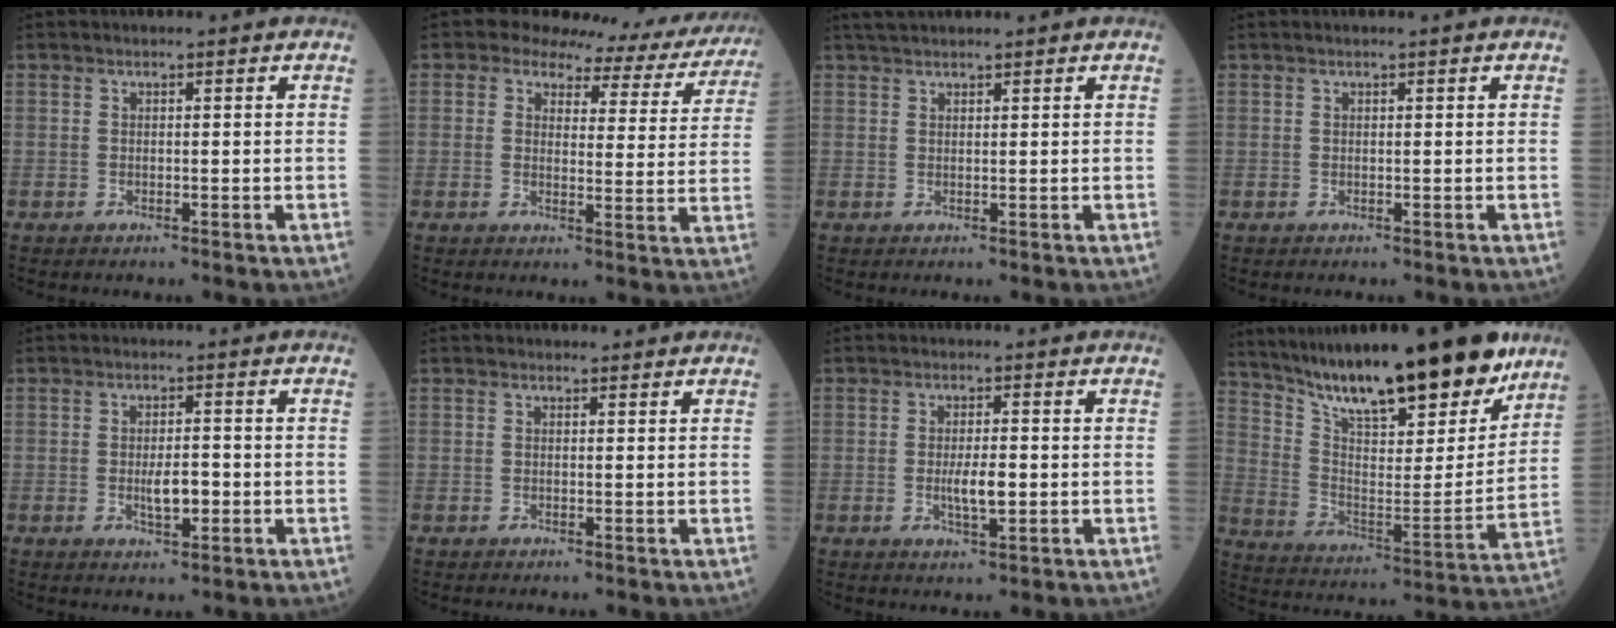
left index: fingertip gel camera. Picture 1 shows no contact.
{"total": 11.4, "force": [10.5, 4.0, 1.8], "torque": [-0.001, -0.016, 0.094]}
{"total": 3.6, "force": [3.2, 0.2, 1.5], "torque": [-0.024, 0.031, 0.058]}
{"total": 0.9, "force": [0.7, -0.1, 0.5], "torque": [-0.010, 0.011, 0.014]}
{"total": 3.5, "force": [-0.7, 1.1, 3.3], "torque": [-0.061, -0.001, -0.009]}
{"total": 0.9, "force": [0.9, 0.3, 0.0], "torque": [-0.011, -0.003, 0.010]}
{"total": 3.6, "force": [-0.4, 0.8, 3.5], "torque": [-0.067, -0.003, -0.005]}
{"total": 24.4, "force": [19.6, 4.6, 13.9], "torque": [-0.229, -0.022, 0.306]}